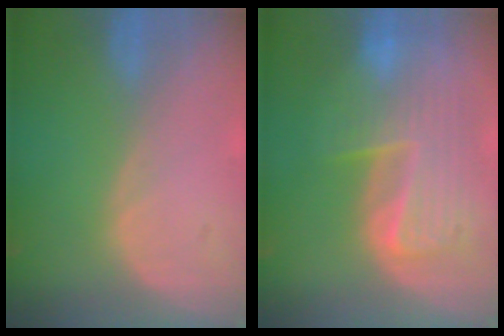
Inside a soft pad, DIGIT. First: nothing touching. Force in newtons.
{"total": 10.0, "press": 8.7, "slide": 5.0}